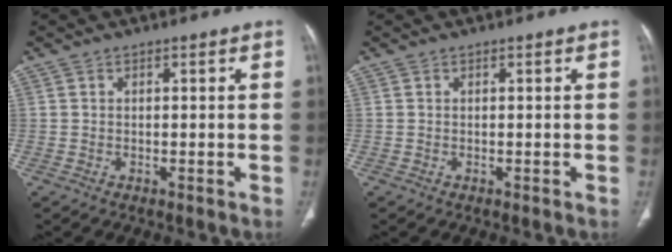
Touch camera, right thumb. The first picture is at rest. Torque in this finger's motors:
{"motor_torque": [0.00, 0.00, -0.10, -0.03, 0.00]}